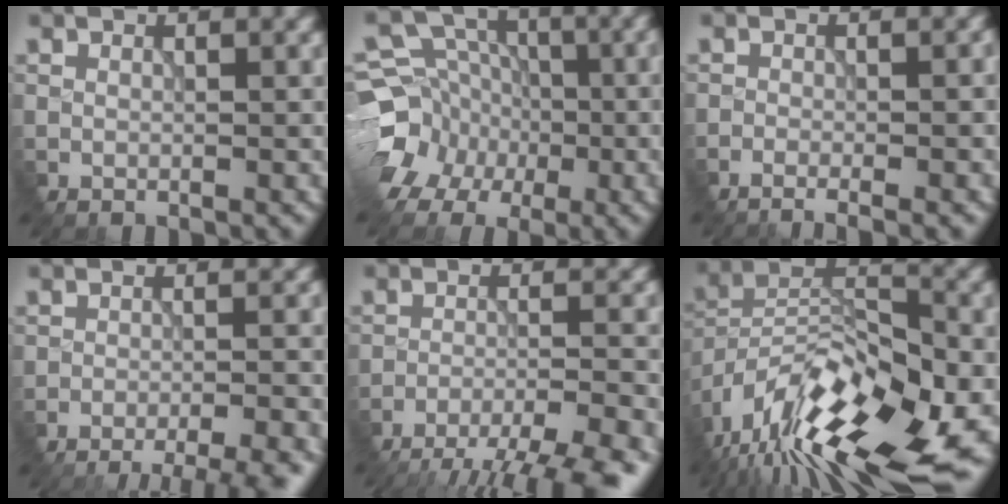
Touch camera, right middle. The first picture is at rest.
{"total": 7.0, "force": [-3.3, 5.9, 2.0], "torque": [-0.035, 0.001, -0.068]}
{"total": 3.5, "force": [-1.5, 1.3, 2.9], "torque": [-0.005, 0.009, -0.031]}
{"total": 8.3, "force": [-6.6, 2.1, 4.7], "torque": [-0.044, -0.006, -0.064]}
{"total": 10.7, "force": [-9.0, 1.7, 5.5], "torque": [-0.083, -0.014, -0.118]}
{"total": 15.9, "force": [-10.0, 5.7, 10.9], "torque": [-0.209, 0.003, -0.162]}